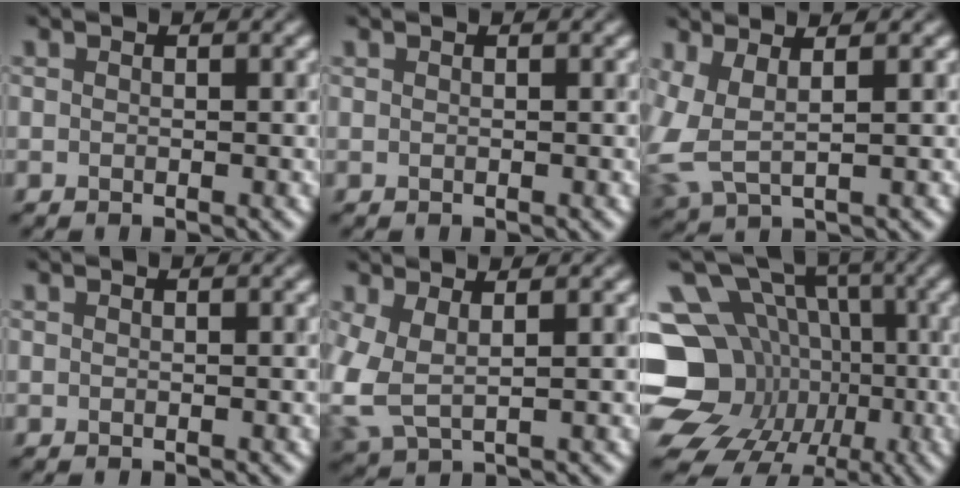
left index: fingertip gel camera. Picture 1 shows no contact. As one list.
[{"total": 0.0}, {"total": 5.0, "force": [1.0, 2.3, 4.4], "torque": [-0.121, 0.000, 0.023]}, {"total": 0.0}, {"total": 4.1, "force": [0.6, 2.1, 3.5], "torque": [-0.101, -0.003, 0.013]}, {"total": 18.5, "force": [-4.0, 16.0, 8.5], "torque": [-0.177, -0.004, -0.085]}]